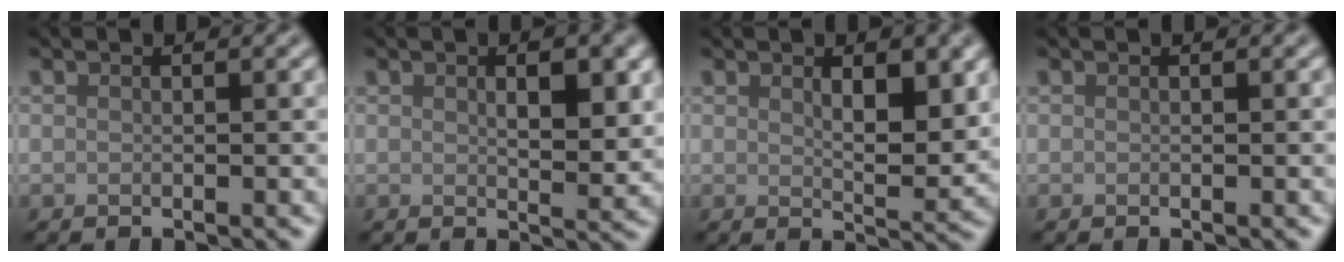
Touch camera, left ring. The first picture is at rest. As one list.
[{"total": 3.5, "force": [1.0, 1.4, 3.0], "torque": [-0.043, -0.005, 0.020]}, {"total": 4.1, "force": [1.4, 1.6, 3.5], "torque": [-0.054, -0.008, 0.027]}, {"total": 0.0}]